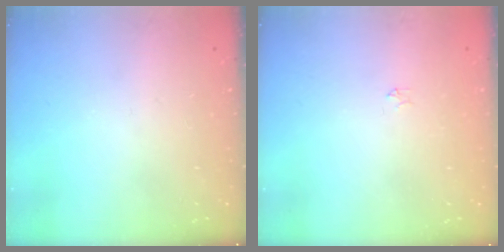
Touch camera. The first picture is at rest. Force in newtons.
{"total": 2.2, "press": 2.2, "slide": 0.3}